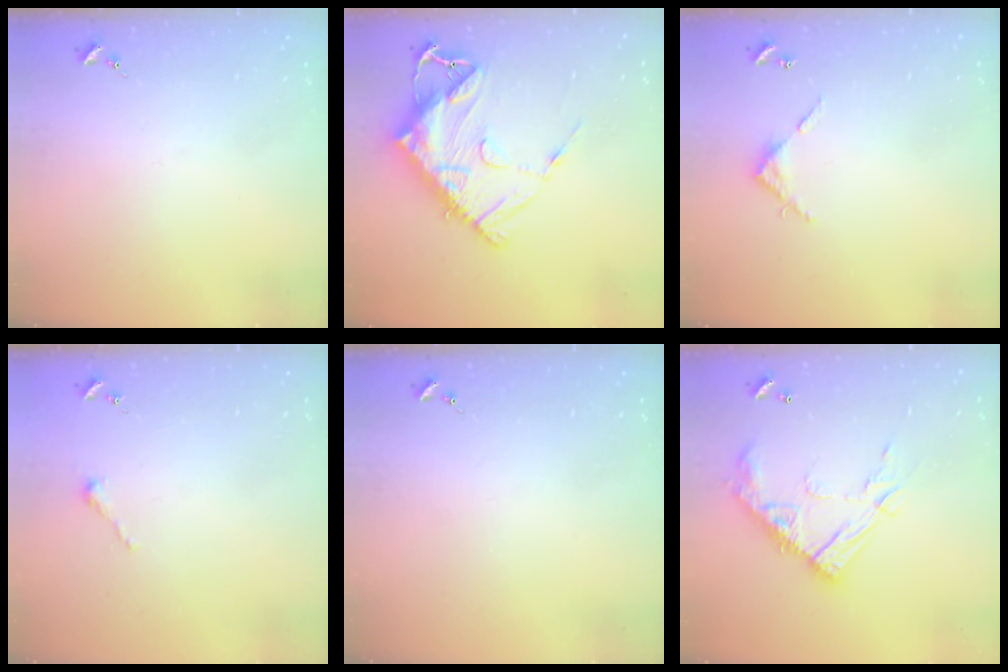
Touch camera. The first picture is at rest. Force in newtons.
{"total": 18.7, "press": 18.6, "slide": 1.9}
{"total": 4.5, "press": 4.5, "slide": 0.4}
{"total": 2.5, "press": 2.5, "slide": 0.2}
{"total": 0.0}
{"total": 15.9, "press": 15.9, "slide": 0.8}